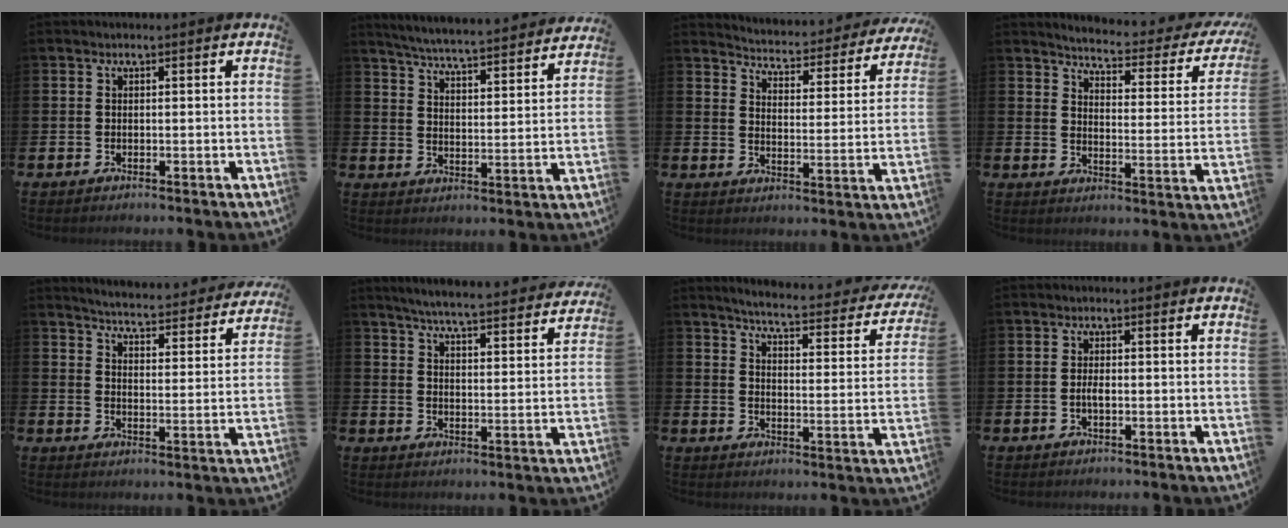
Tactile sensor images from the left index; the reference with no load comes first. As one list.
[{"total": 5.8, "force": [5.7, 0.0, 1.2], "torque": [-0.048, -0.047, 0.098]}, {"total": 4.1, "force": [4.1, 0.6, 0.5], "torque": [-0.028, -0.042, 0.061]}, {"total": 4.0, "force": [3.8, 0.6, 1.1], "torque": [-0.039, -0.038, 0.056]}, {"total": 5.1, "force": [5.0, 0.1, 0.9], "torque": [-0.033, -0.043, 0.082]}, {"total": 5.8, "force": [5.5, 0.0, 1.6], "torque": [-0.046, -0.044, 0.093]}, {"total": 4.7, "force": [4.4, 0.3, 1.7], "torque": [-0.049, -0.041, 0.065]}, {"total": 1.5, "force": [-0.3, 0.5, 1.3], "torque": [-0.021, 0.001, -0.008]}]